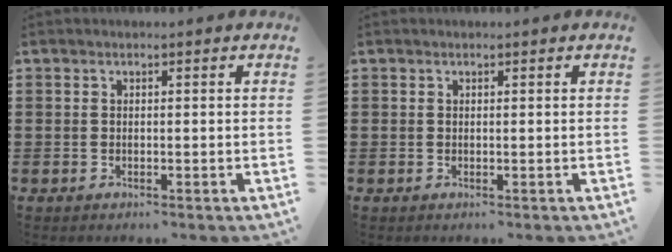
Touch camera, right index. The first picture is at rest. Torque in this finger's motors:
{"motor_torque": [0.00, -0.02, 0.01, 0.03]}